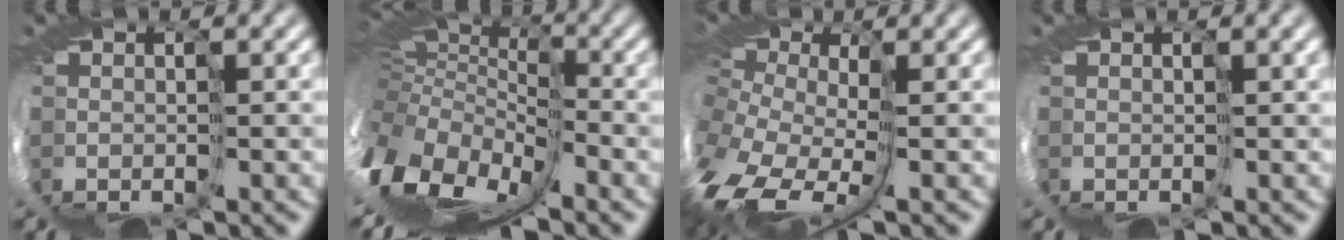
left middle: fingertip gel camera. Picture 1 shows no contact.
{"total": 12.2, "force": [-4.2, 7.9, 8.3], "torque": [-0.212, -0.037, -0.049]}
{"total": 11.0, "force": [-2.0, 6.9, 8.3], "torque": [-0.196, -0.025, -0.011]}
{"total": 1.5, "force": [0.7, 0.2, 1.3], "torque": [-0.023, 0.003, 0.009]}